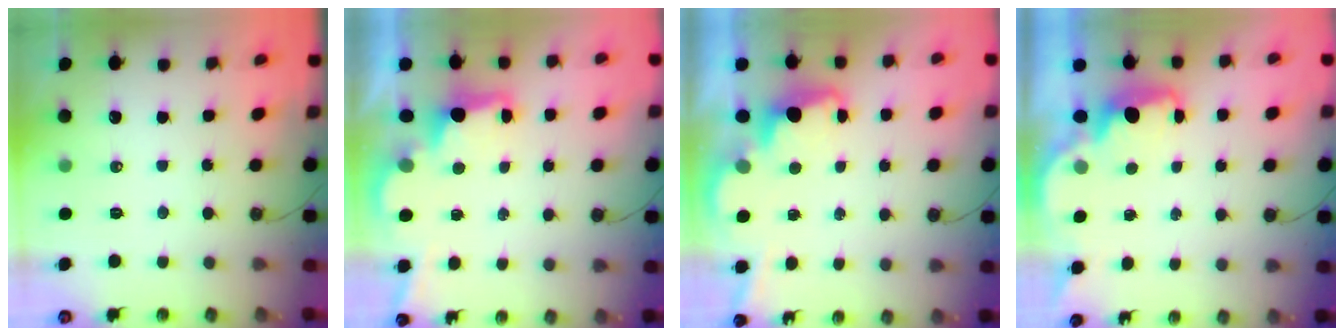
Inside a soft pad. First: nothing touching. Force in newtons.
{"total": 2.5, "press": 2.4, "slide": 0.7}
{"total": 3.6, "press": 3.5, "slide": 0.8}
{"total": 1.9, "press": 1.8, "slide": 0.7}